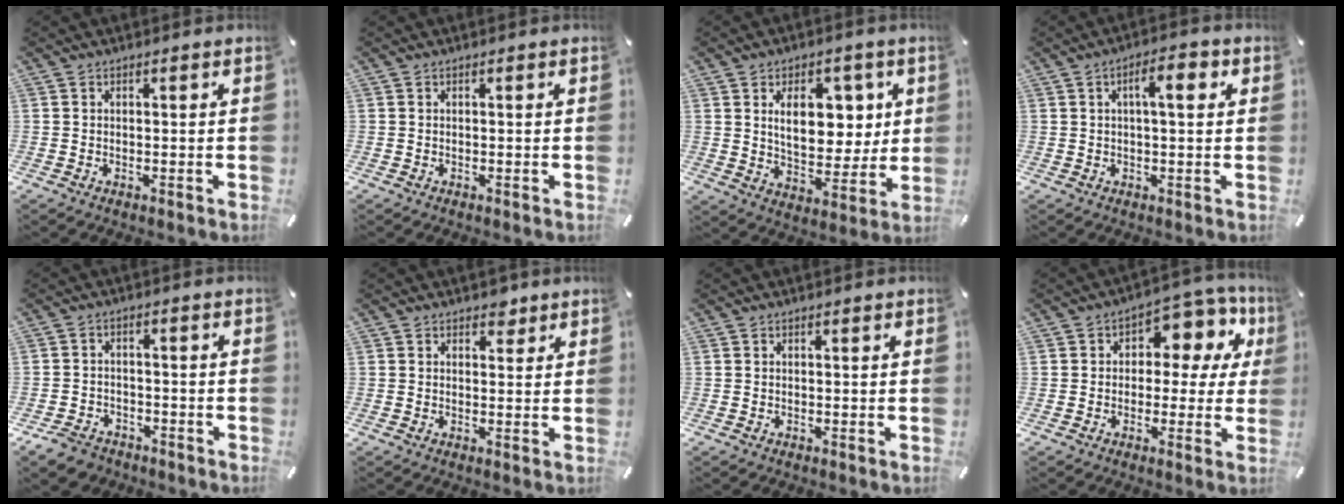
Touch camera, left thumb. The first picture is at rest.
{"total": 0.0}
{"total": 12.5, "force": [4.3, 8.2, 8.4], "torque": [-0.122, -0.005, 0.075]}
{"total": 6.3, "force": [1.8, 1.9, 5.8], "torque": [-0.092, -0.001, 0.023]}
{"total": 4.8, "force": [-3.7, 2.9, 1.0], "torque": [-0.032, 0.018, -0.075]}
{"total": 2.6, "force": [1.8, 1.8, 0.8], "torque": [0.014, -0.008, 0.024]}
{"total": 0.0}
{"total": 9.7, "force": [3.0, 6.6, 6.3], "torque": [-0.075, -0.021, 0.050]}